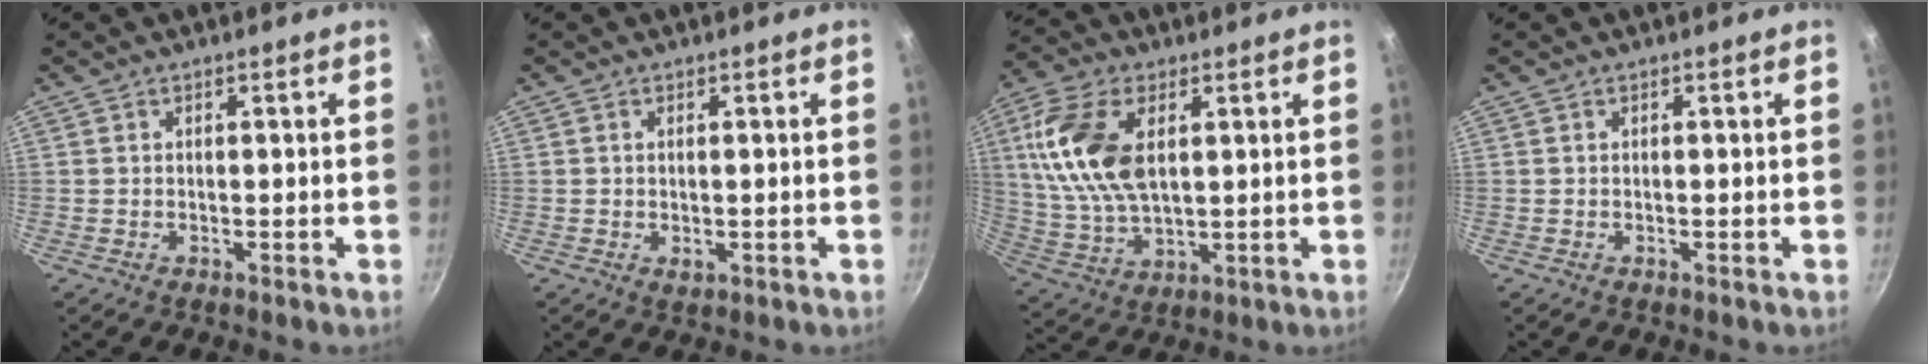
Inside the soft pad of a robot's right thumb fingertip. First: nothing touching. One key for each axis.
{"total": 1.6, "fx": -0.1, "fy": 0.9, "fz": 1.3, "tx": -0.020, "ty": -0.003, "tz": 0.000}
{"total": 15.6, "fx": 3.9, "fy": 8.7, "fz": 12.3, "tx": -0.234, "ty": -0.007, "tz": 0.080}
{"total": 0.0}